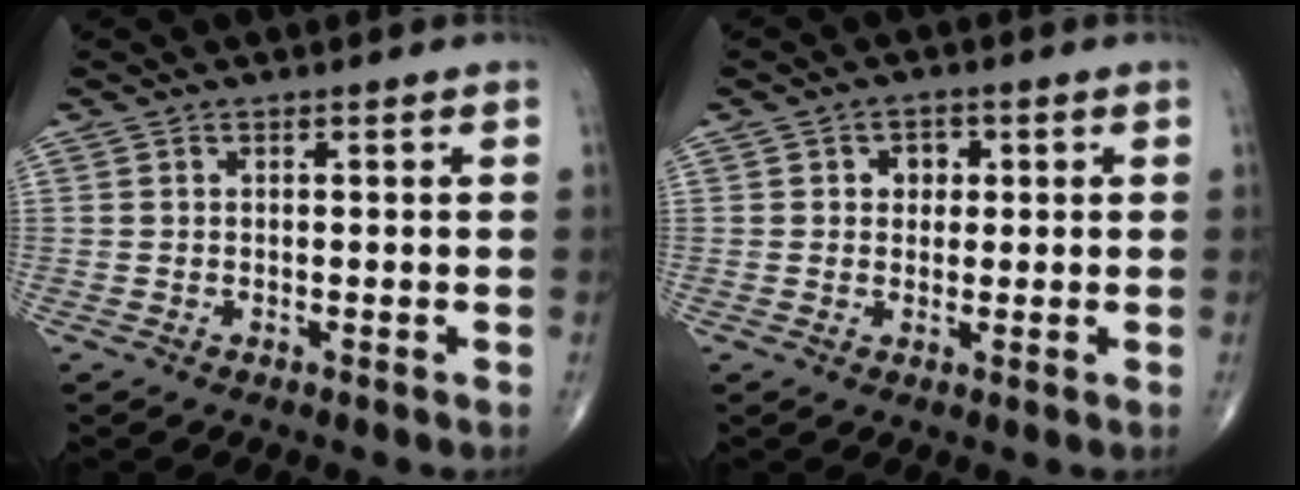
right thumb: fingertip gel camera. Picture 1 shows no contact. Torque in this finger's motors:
{"motor_torque": [0.07, 0.07, 0.05, -0.02, 0.04]}